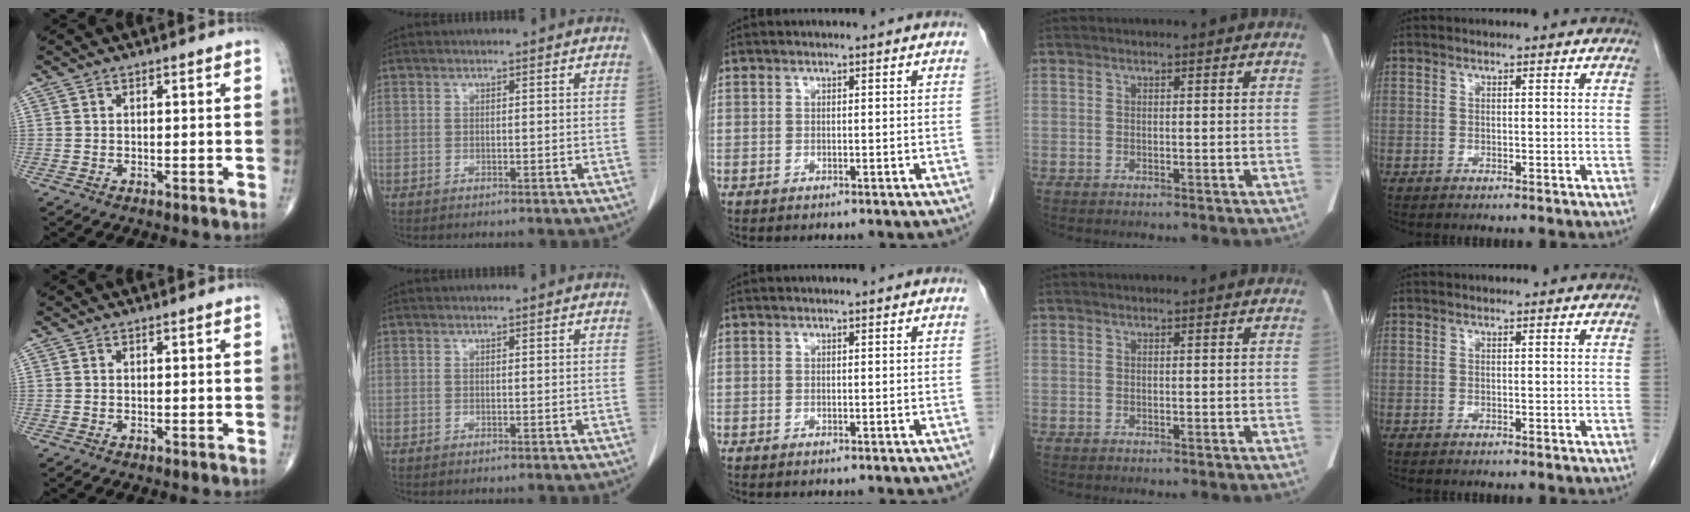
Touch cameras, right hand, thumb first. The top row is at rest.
{}